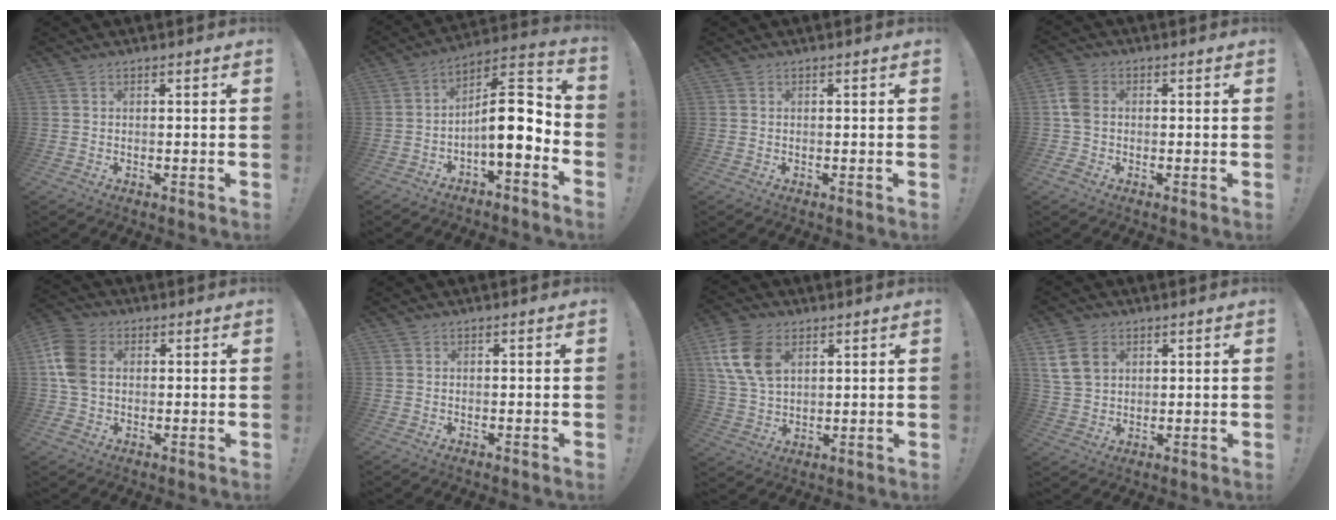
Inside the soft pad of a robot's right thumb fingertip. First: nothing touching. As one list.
[{"total": 13.0, "force": [-2.2, 5.0, 11.8], "torque": [-0.179, 0.006, -0.036]}, {"total": 0.0}, {"total": 7.4, "force": [-0.3, 5.6, 4.8], "torque": [-0.103, 0.009, -0.002]}, {"total": 11.2, "force": [1.2, 8.2, 7.6], "torque": [-0.162, 0.010, 0.028]}, {"total": 0.0}, {"total": 14.3, "force": [5.8, 9.9, 8.6], "torque": [-0.176, -0.009, 0.115]}, {"total": 10.1, "force": [3.9, 7.4, 5.7], "torque": [-0.107, -0.004, 0.081]}]